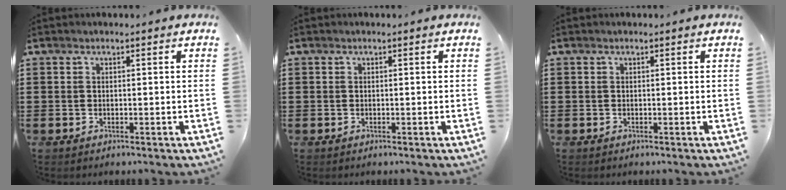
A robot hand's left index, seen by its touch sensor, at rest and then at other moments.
{"total": 0.0}
{"total": 0.0}